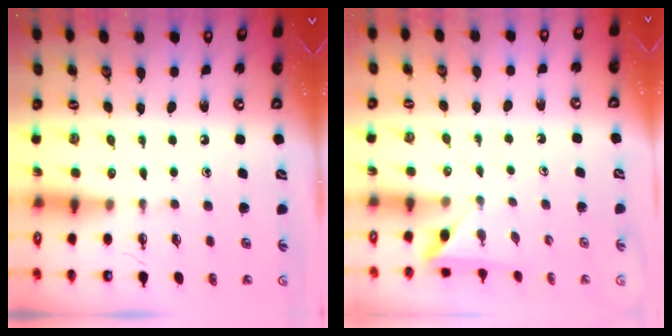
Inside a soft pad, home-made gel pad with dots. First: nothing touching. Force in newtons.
{"total": 2.2, "press": 2.2, "slide": 0.2}